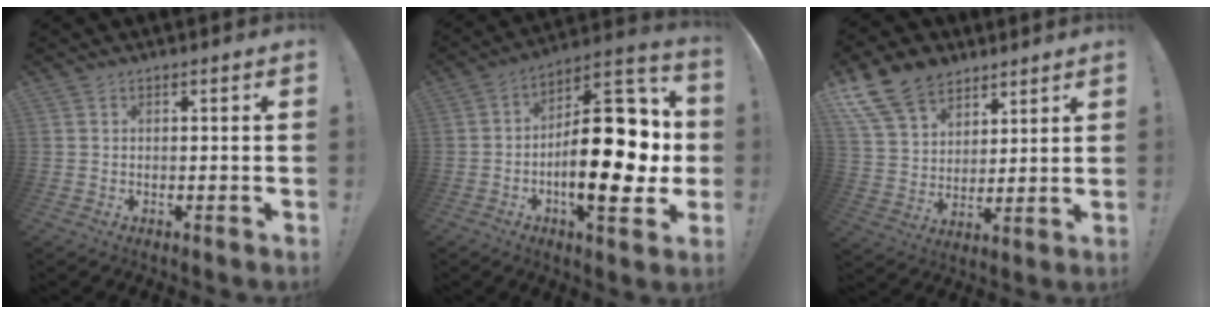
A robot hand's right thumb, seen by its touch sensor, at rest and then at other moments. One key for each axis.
{"total": 25.1, "fx": -3.1, "fy": 11.0, "fz": 22.3, "tx": -0.334, "ty": 0.016, "tz": -0.038}
{"total": 14.7, "fx": 9.9, "fy": 9.4, "fz": 5.4, "tx": -0.098, "ty": -0.064, "tz": 0.192}